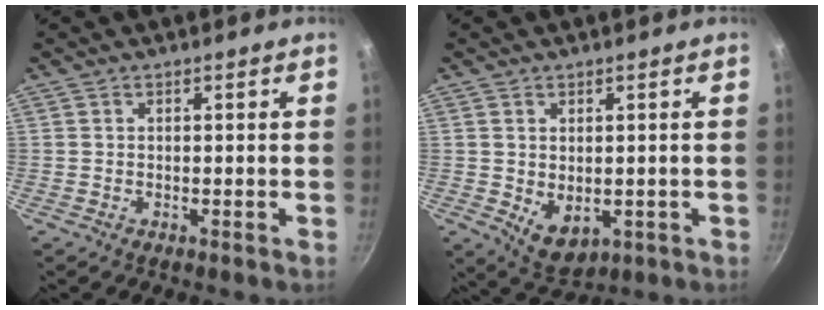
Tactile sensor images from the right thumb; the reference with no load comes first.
{"total": 6.0, "force": [-0.3, 4.1, 4.3], "torque": [-0.061, -0.015, 0.011]}